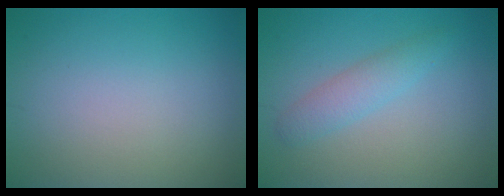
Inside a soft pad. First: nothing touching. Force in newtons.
{"total": 2.3, "press": 2.3, "slide": 0.0}